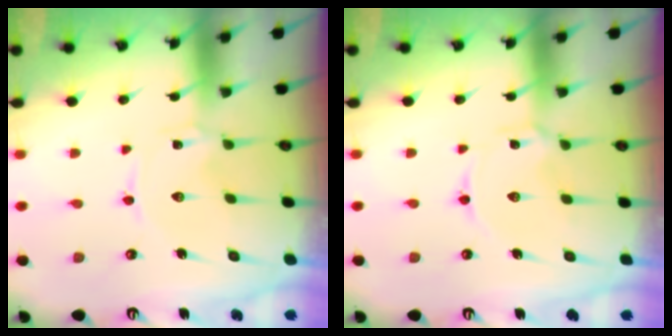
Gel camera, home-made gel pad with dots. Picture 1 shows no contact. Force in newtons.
{"total": 2.3, "press": 2.3, "slide": 0.3}